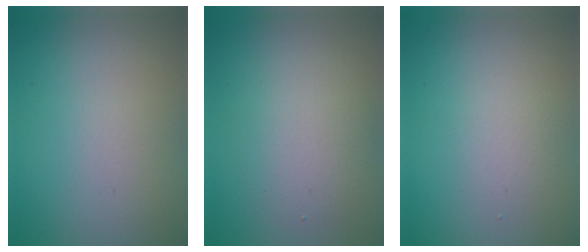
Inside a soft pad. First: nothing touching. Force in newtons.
{"total": 3.4, "press": 3.4, "slide": 0.2}
{"total": 1.6, "press": 1.6, "slide": 0.0}